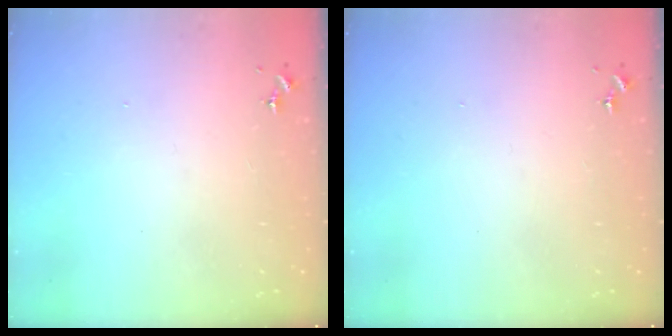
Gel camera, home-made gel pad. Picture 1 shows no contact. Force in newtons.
{"total": 0.0}